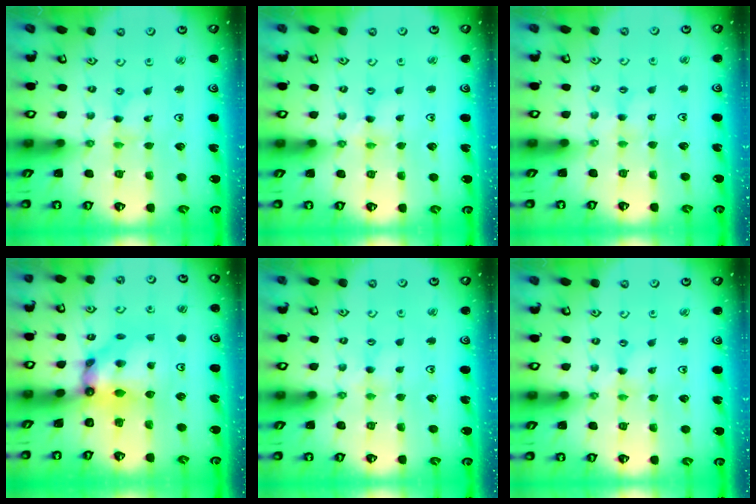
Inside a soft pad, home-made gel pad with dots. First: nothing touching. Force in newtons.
{"total": 2.3, "press": 2.3, "slide": 0.3}
{"total": 1.5, "press": 1.5, "slide": 0.3}
{"total": 8.8, "press": 8.7, "slide": 0.9}
{"total": 1.7, "press": 1.7, "slide": 0.4}
{"total": 0.0}